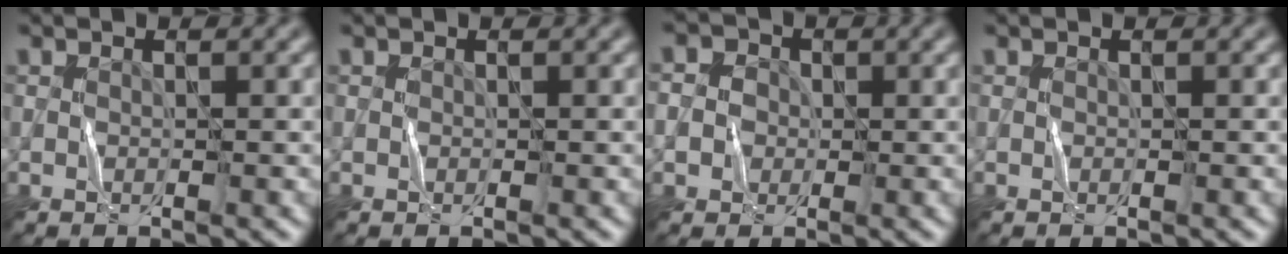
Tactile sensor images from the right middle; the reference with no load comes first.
{"total": 0.0}
{"total": 5.3, "force": [0.8, 4.8, 2.2], "torque": [-0.037, 0.035, -0.013]}
{"total": 0.0}